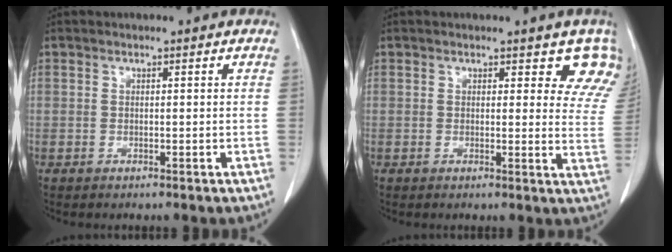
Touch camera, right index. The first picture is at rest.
{"total": 6.4, "force": [5.2, 2.7, 2.6], "torque": [-0.002, -0.022, 0.030]}